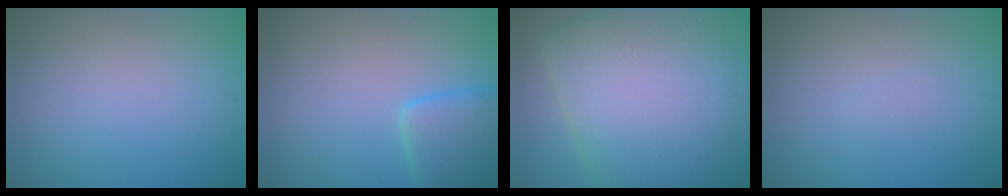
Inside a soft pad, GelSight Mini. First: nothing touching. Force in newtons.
{"total": 3.8, "press": 3.8, "slide": 0.2}
{"total": 16.8, "press": 16.8, "slide": 0.9}
{"total": 0.5, "press": 0.5, "slide": 0.1}